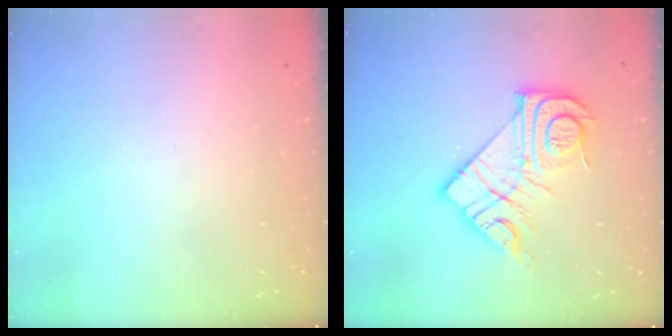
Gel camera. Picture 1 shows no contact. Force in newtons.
{"total": 16.9, "press": 16.9, "slide": 1.5}